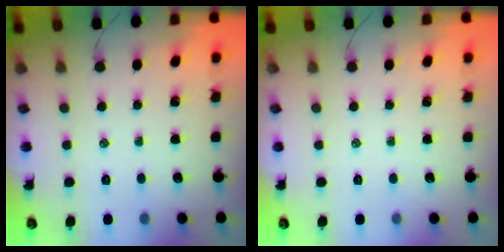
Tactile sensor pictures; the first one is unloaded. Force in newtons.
{"total": 0.0}